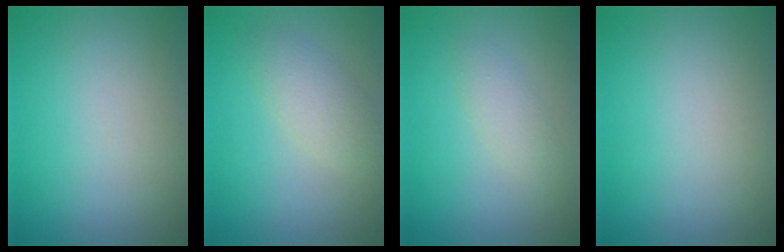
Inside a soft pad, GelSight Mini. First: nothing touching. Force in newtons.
{"total": 2.6, "press": 2.6, "slide": 0.2}
{"total": 1.6, "press": 1.6, "slide": 0.1}
{"total": 0.0}